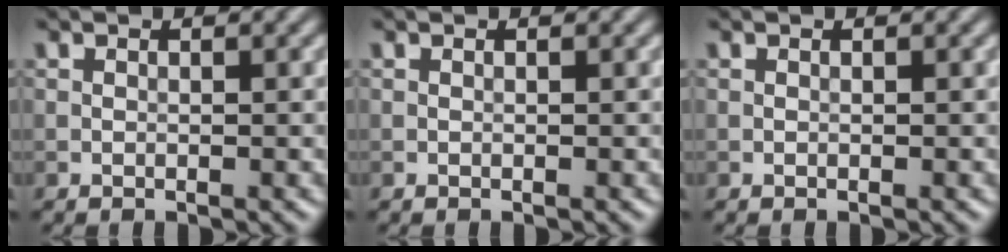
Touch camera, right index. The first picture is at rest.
{"total": 0.0}
{"total": 0.0}